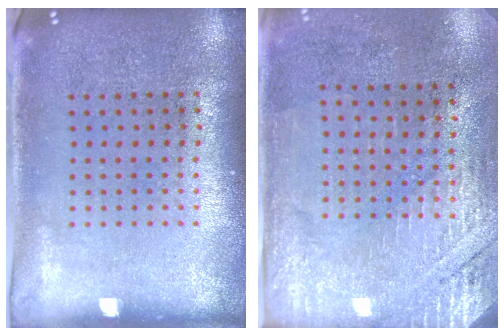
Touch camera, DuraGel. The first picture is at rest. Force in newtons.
{"total": 2.7, "press": 2.4, "slide": 1.3}